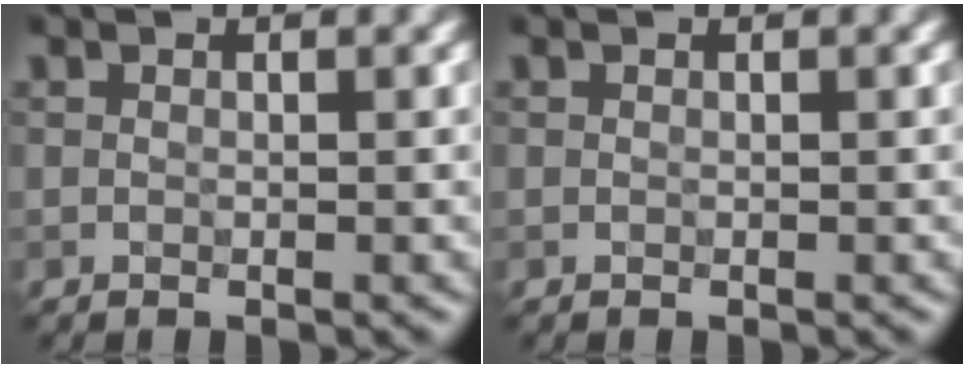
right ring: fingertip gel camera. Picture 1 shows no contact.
{"total": 0.0}